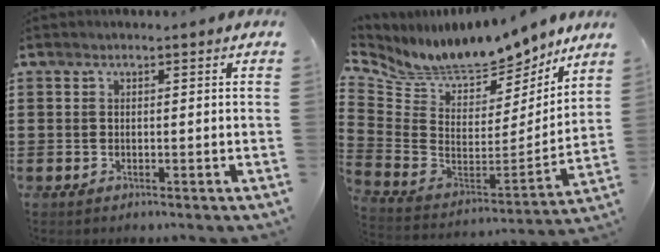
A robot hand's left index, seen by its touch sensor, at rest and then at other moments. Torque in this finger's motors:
{"motor_torque": [2.14, 0.00, 0.28, 0.06]}